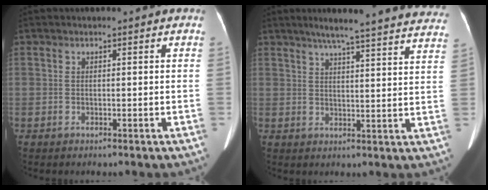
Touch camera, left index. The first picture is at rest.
{"total": 23.3, "force": [20.7, 1.5, 10.5], "torque": [-0.145, -0.027, 0.243]}